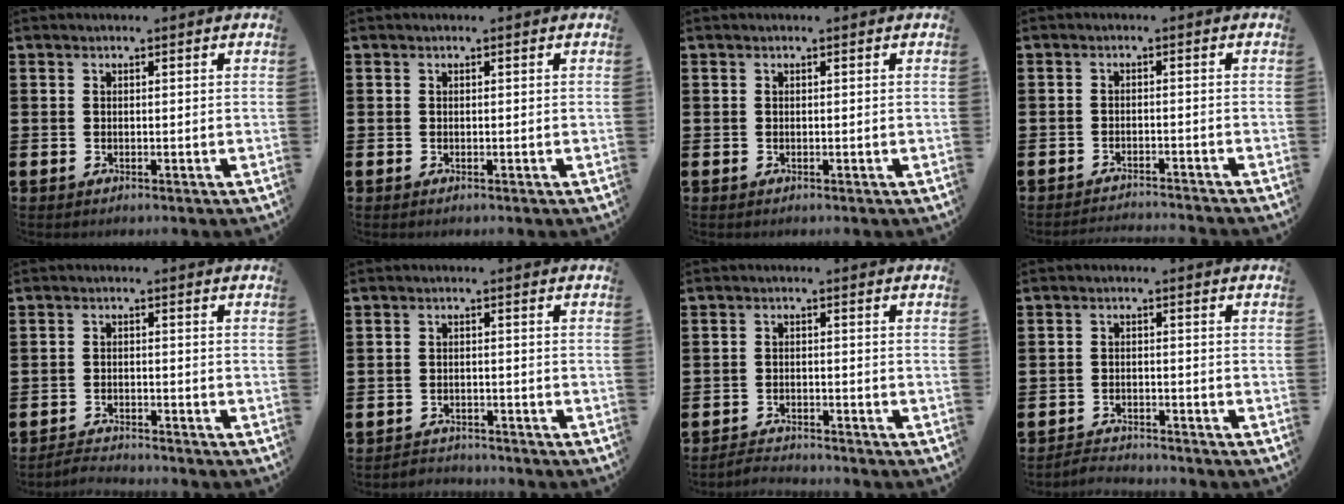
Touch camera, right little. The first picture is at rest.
{"total": 0.0}
{"total": 0.0}
{"total": 1.7, "force": [-1.7, -0.3, 0.0], "torque": [-0.001, 0.005, -0.036]}
{"total": 2.2, "force": [-2.2, -0.1, -0.1], "torque": [-0.003, 0.002, -0.048]}
{"total": 1.8, "force": [-1.8, 0.1, -0.3], "torque": [0.000, 0.004, -0.040]}
{"total": 2.1, "force": [-2.1, 0.0, -0.2], "torque": [-0.002, 0.003, -0.046]}
{"total": 2.4, "force": [-2.4, 0.1, -0.3], "torque": [-0.002, 0.003, -0.052]}